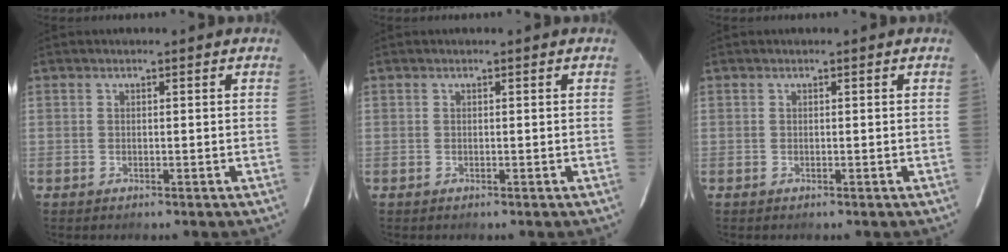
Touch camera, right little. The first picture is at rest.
{"total": 0.0}
{"total": 0.0}